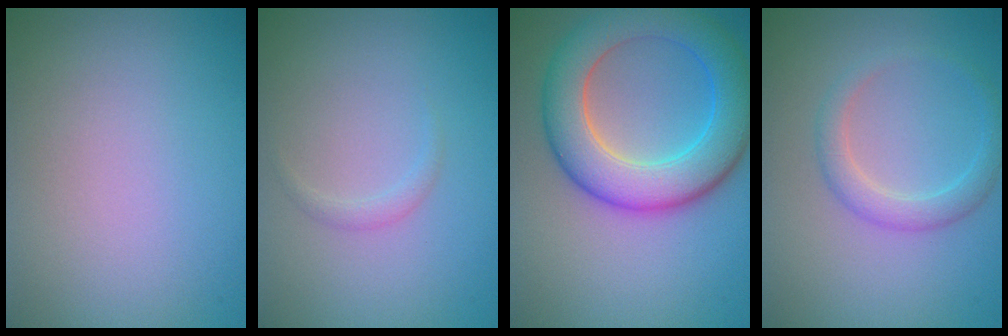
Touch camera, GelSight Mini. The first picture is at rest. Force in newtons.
{"total": 0.8, "press": 0.8, "slide": 0.0}
{"total": 8.0, "press": 8.0, "slide": 0.4}
{"total": 2.2, "press": 2.2, "slide": 0.1}